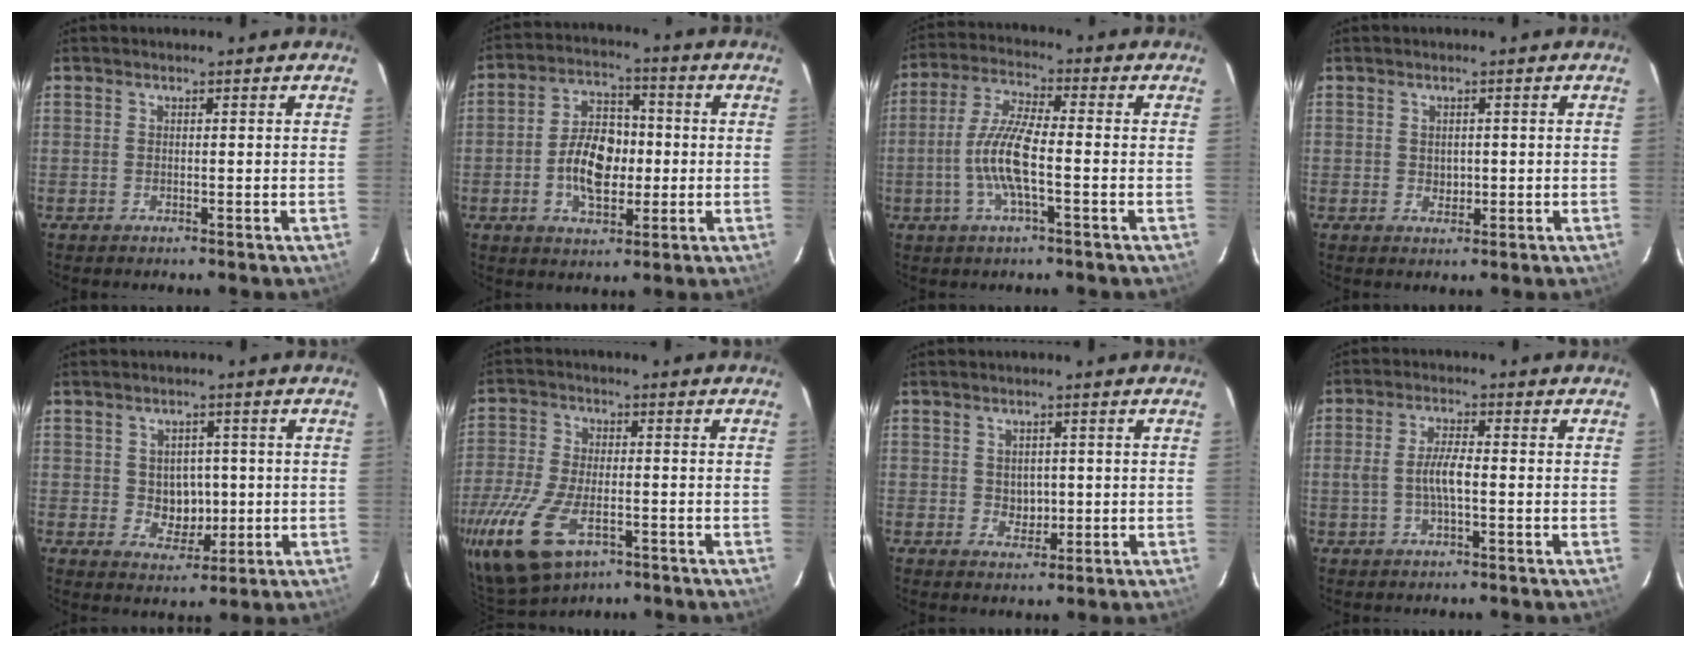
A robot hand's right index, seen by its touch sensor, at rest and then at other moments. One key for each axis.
{"total": 10.9, "fx": -1.7, "fy": 6.6, "fz": 8.5, "tx": -0.160, "ty": 0.020, "tz": -0.026}
{"total": 9.7, "fx": -2.4, "fy": 1.8, "fz": 9.2, "tx": -0.192, "ty": 0.003, "tz": -0.049}
{"total": 1.7, "fx": 0.1, "fy": 1.5, "fz": 0.8, "tx": -0.009, "ty": 0.002, "tz": 0.004}
{"total": 5.5, "fx": 0.1, "fy": 4.8, "fz": 2.7, "tx": -0.047, "ty": 0.006, "tz": 0.012}
{"total": 16.9, "fx": -8.8, "fy": 8.5, "fz": 11.7, "tx": -0.275, "ty": -0.043, "tz": -0.162}
{"total": 3.0, "fx": 0.2, "fy": 2.6, "fz": 1.5, "tx": -0.022, "ty": 0.002, "tz": 0.008}
{"total": 4.8, "fx": -0.8, "fy": 1.3, "fz": 4.6, "tx": -0.091, "ty": 0.006, "tz": -0.014}